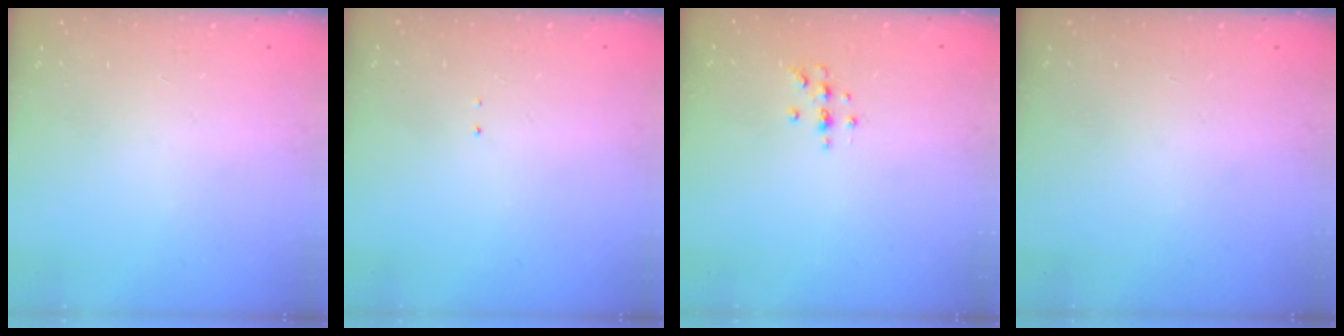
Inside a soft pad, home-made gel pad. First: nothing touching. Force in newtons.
{"total": 0.7, "press": 0.7, "slide": 0.1}
{"total": 4.3, "press": 4.2, "slide": 1.0}
{"total": 0.0}